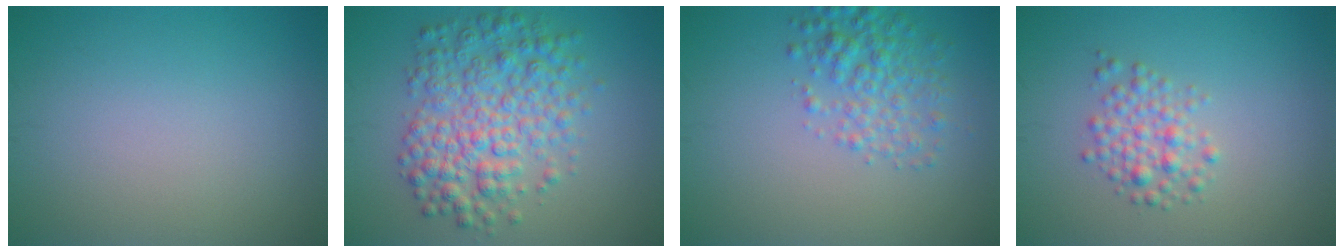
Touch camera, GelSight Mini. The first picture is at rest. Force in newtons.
{"total": 6.5, "press": 6.5, "slide": 0.1}
{"total": 3.4, "press": 3.4, "slide": 0.1}
{"total": 2.6, "press": 2.6, "slide": 0.1}